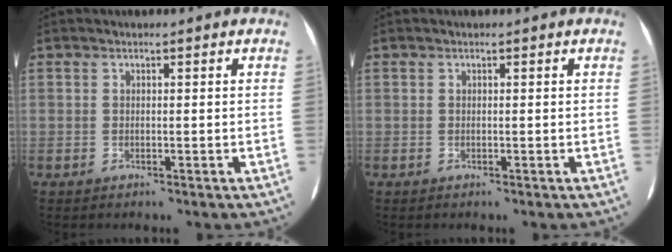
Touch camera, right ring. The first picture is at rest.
{"total": 0.0}